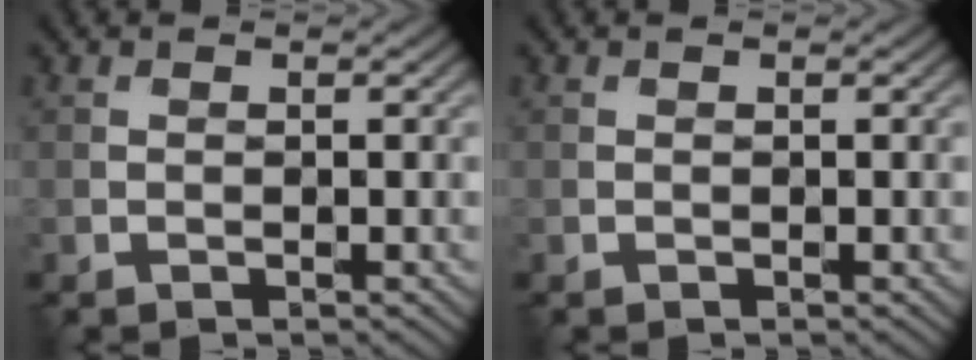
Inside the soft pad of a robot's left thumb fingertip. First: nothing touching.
{"total": 0.0}